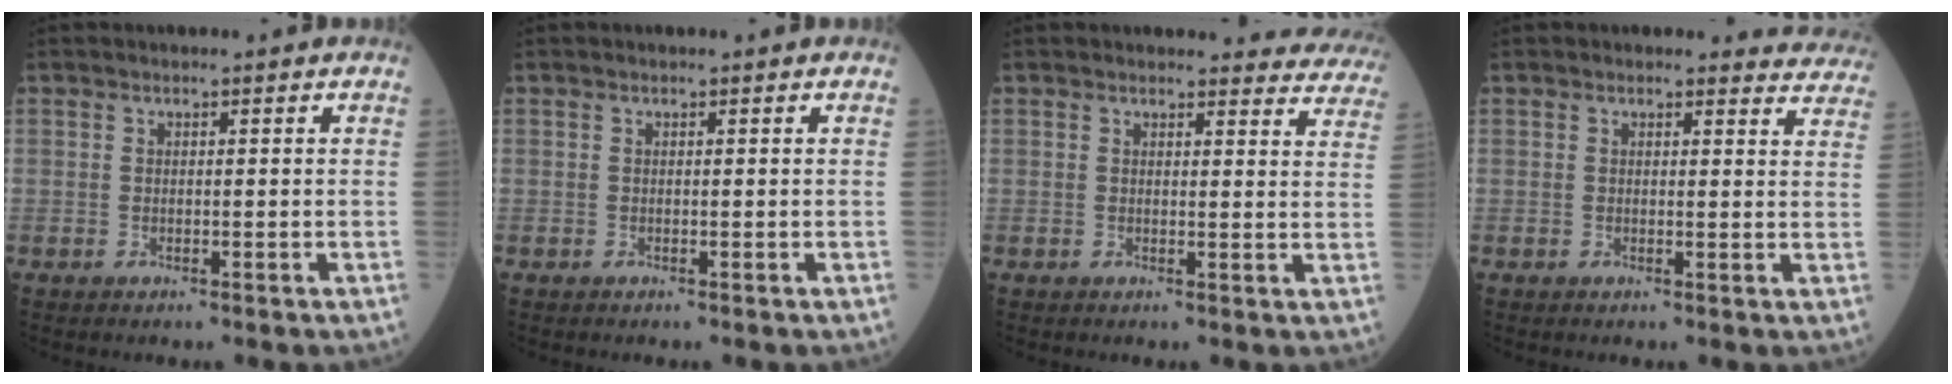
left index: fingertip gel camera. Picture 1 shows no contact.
{"total": 0.0}
{"total": 12.1, "force": [11.7, 2.8, 0.8], "torque": [0.043, -0.046, 0.087]}
{"total": 6.4, "force": [6.2, 1.8, -0.2], "torque": [0.041, -0.021, 0.029]}